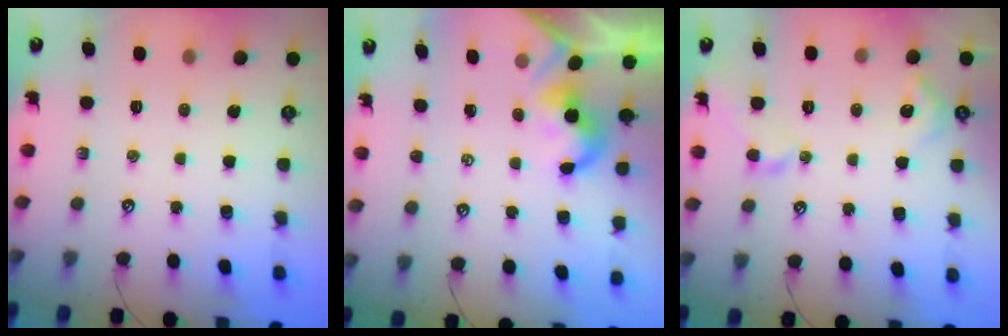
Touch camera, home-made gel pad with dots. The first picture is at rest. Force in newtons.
{"total": 2.1, "press": 2.0, "slide": 0.5}
{"total": 4.1, "press": 4.0, "slide": 0.9}